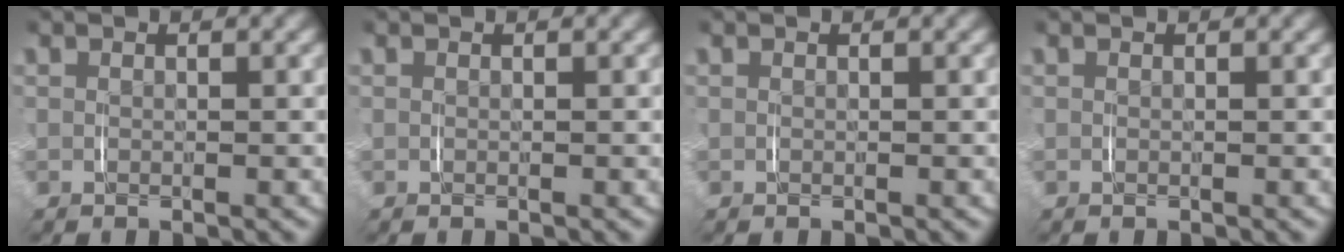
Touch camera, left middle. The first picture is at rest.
{"total": 0.0}
{"total": 0.0}
{"total": 0.0}